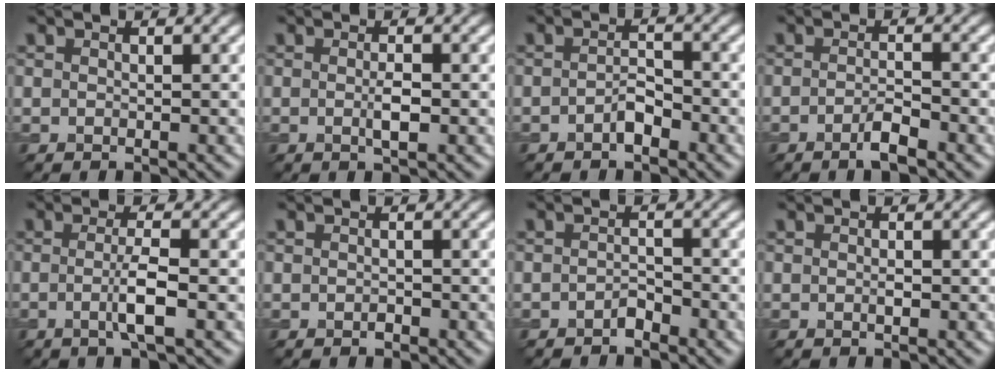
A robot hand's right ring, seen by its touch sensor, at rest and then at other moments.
{"total": 1.6, "force": [-0.2, 0.3, 1.6], "torque": [-0.029, -0.003, -0.004]}
{"total": 1.7, "force": [-1.1, 0.6, 1.2], "torque": [-0.022, 0.004, -0.021]}
{"total": 2.1, "force": [-1.3, 0.3, 1.6], "torque": [-0.029, 0.002, -0.027]}
{"total": 3.0, "force": [-0.5, 0.4, 2.9], "torque": [-0.054, -0.004, -0.013]}
{"total": 0.6, "force": [-0.3, 0.3, 0.3], "torque": [-0.005, 0.000, -0.006]}
{"total": 1.2, "force": [-1.0, 0.5, 0.5], "torque": [-0.008, 0.004, -0.018]}
{"total": 0.5, "force": [-0.1, 0.2, 0.5], "torque": [-0.011, 0.000, -0.001]}